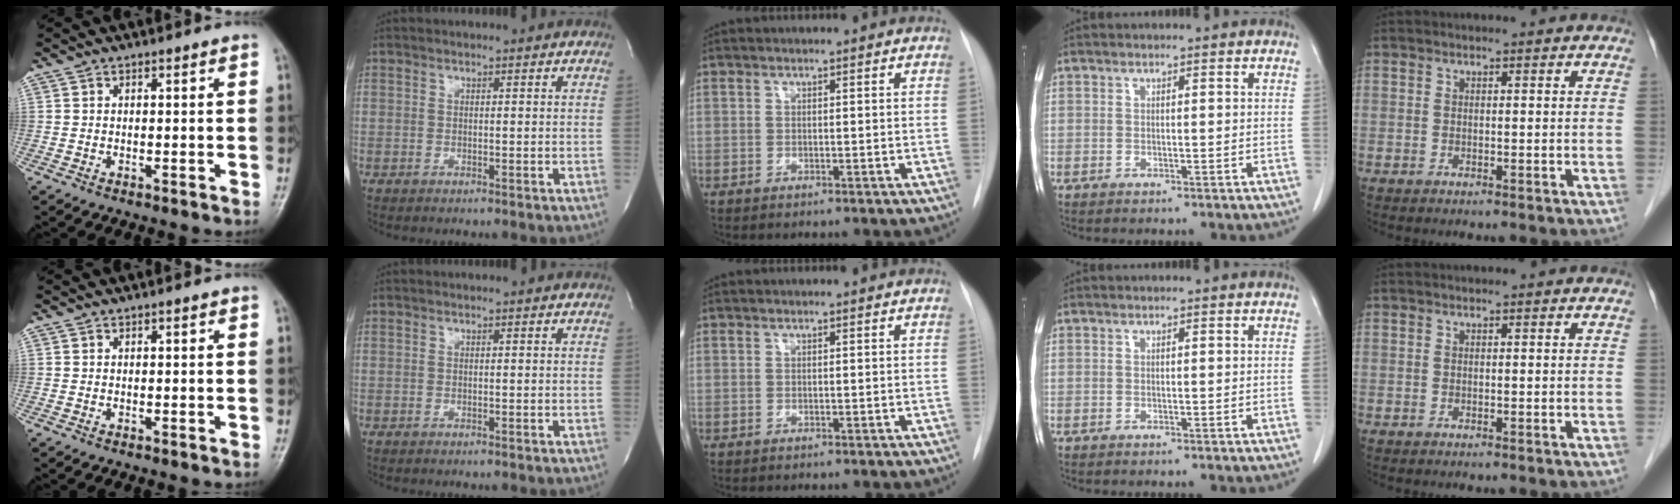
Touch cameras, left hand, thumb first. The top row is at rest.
{}